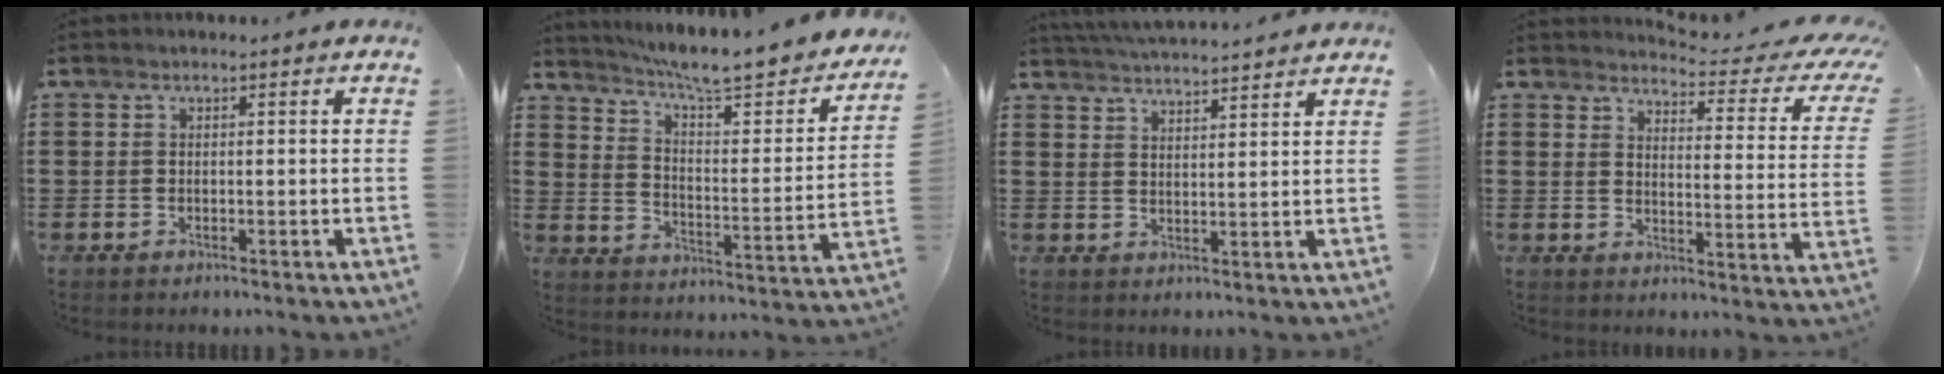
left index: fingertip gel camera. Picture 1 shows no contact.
{"total": 7.1, "force": [6.2, 0.3, 3.5], "torque": [-0.089, -0.049, 0.097]}
{"total": 3.9, "force": [3.9, -0.2, 0.3], "torque": [-0.020, -0.020, 0.069]}
{"total": 4.1, "force": [3.4, 0.5, 2.2], "torque": [-0.038, -0.035, 0.047]}